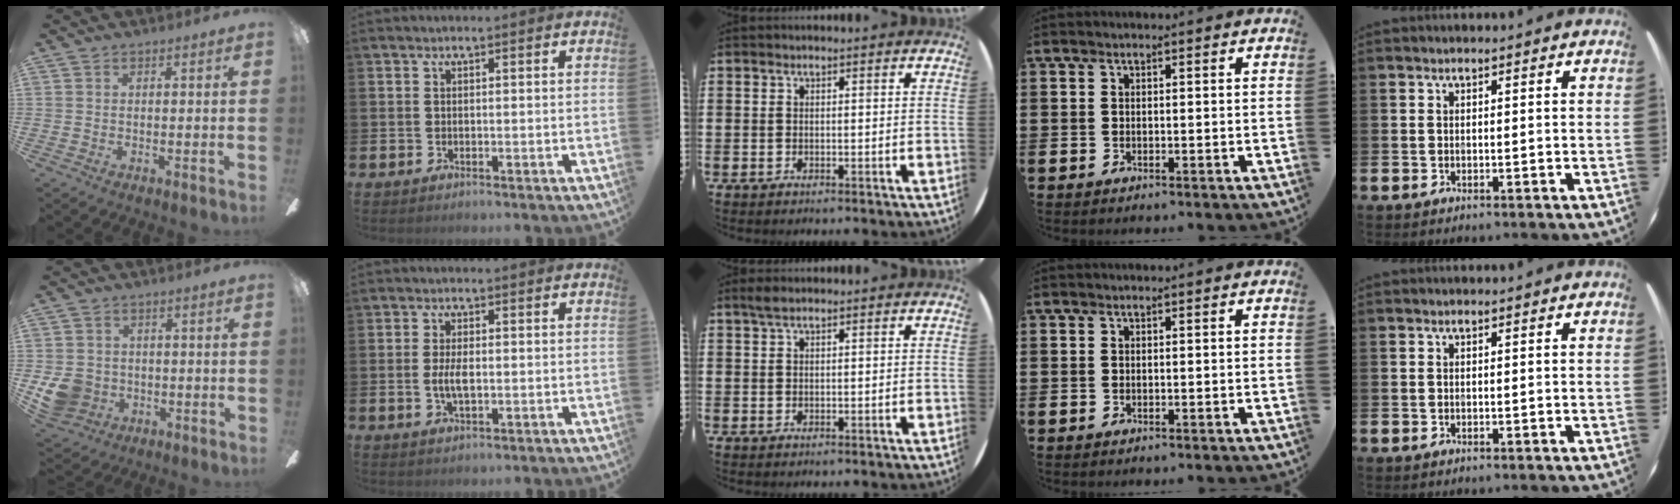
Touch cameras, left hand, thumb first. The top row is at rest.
{"thumb": {"total": 8.6, "force": [-1.8, 7.8, 3.2], "torque": [-0.073, 0.016, -0.029]}, "index": {"total": 3.4, "force": [-0.2, 1.5, 3.1], "torque": [-0.052, -0.005, -0.010]}, "middle": {"total": 1.2, "force": [0.9, 0.2, 0.7], "torque": [-0.014, 0.002, 0.017]}}